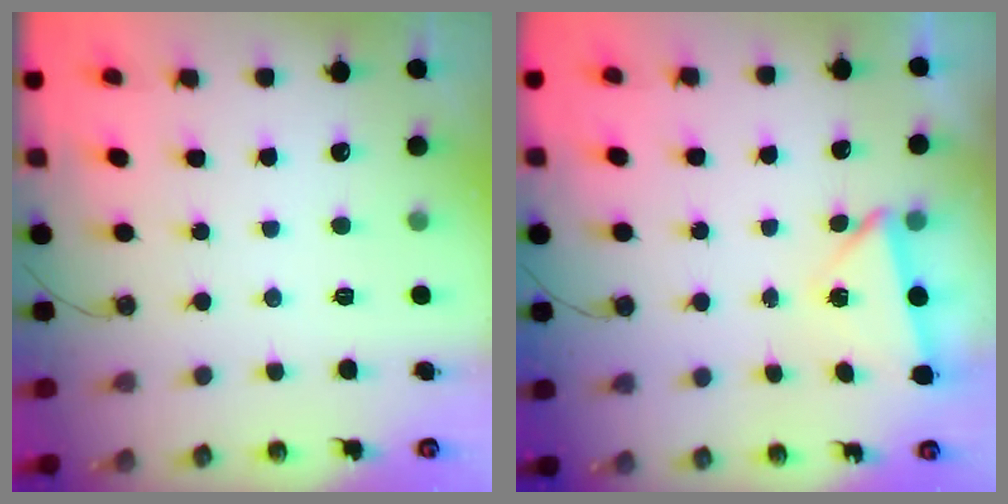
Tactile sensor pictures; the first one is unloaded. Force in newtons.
{"total": 2.7, "press": 0.8, "slide": 2.6}